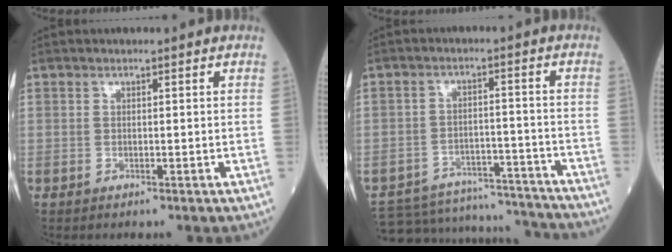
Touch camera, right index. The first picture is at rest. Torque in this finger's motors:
{"motor_torque": [-0.39, -0.29, -1.03, -0.21]}